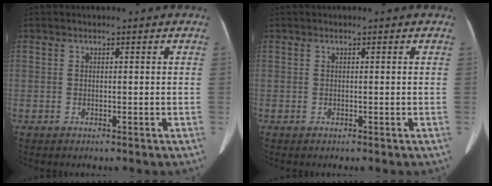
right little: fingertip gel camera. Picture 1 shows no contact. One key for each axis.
{"total": 0.0}